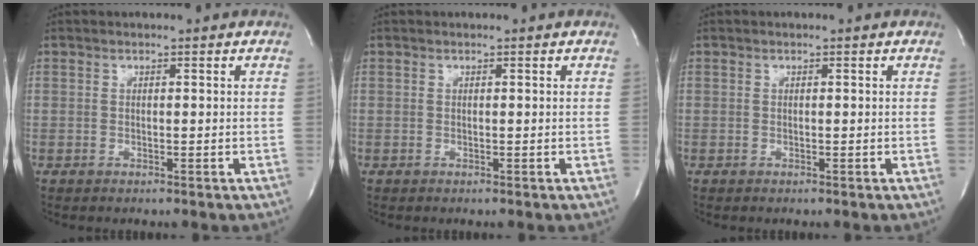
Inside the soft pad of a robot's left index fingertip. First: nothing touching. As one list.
[{"total": 0.7, "force": [-0.6, 0.0, -0.2], "torque": [0.003, -0.005, -0.011]}, {"total": 0.0}]